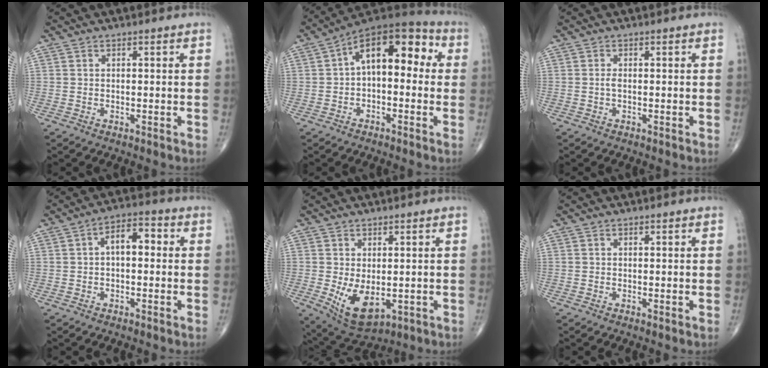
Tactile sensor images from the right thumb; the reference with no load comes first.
{"total": 14.3, "force": [1.7, 7.9, 11.8], "torque": [-0.139, 0.045, 0.010]}
{"total": 0.7, "force": [-0.1, 0.2, 0.7], "torque": [-0.017, -0.002, -0.002]}
{"total": 6.3, "force": [0.5, 3.4, 5.2], "torque": [-0.067, 0.025, -0.002]}
{"total": 8.3, "force": [-1.1, 4.6, 6.8], "torque": [-0.110, -0.016, 0.003]}
{"total": 0.0}